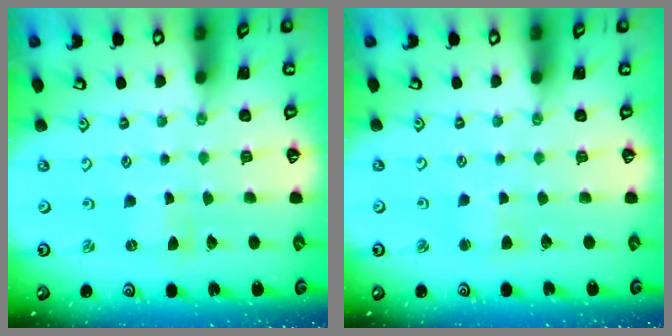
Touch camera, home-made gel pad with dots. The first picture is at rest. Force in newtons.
{"total": 1.5, "press": 1.4, "slide": 0.4}